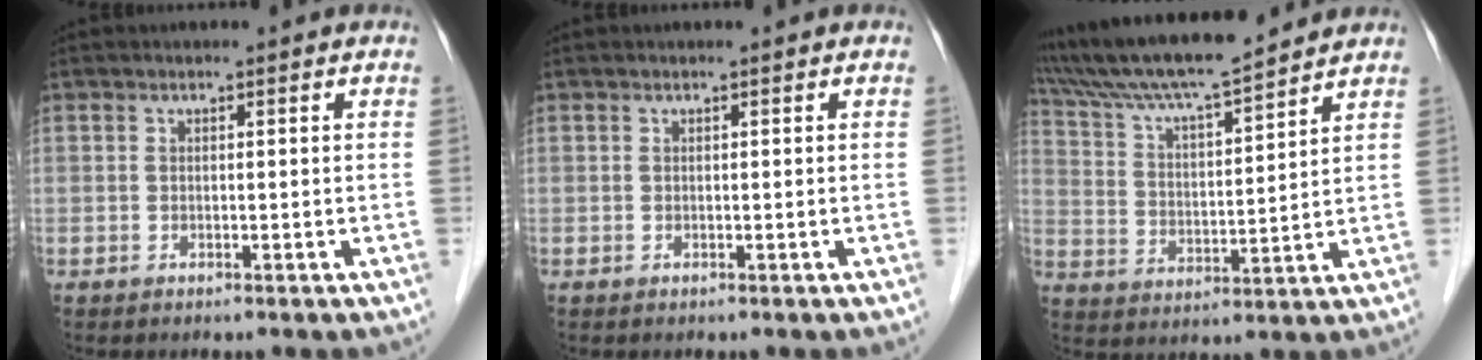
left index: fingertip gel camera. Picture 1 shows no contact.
{"total": 0.0}
{"total": 15.2, "force": [13.7, 0.6, 6.5], "torque": [-0.125, 0.014, 0.238]}